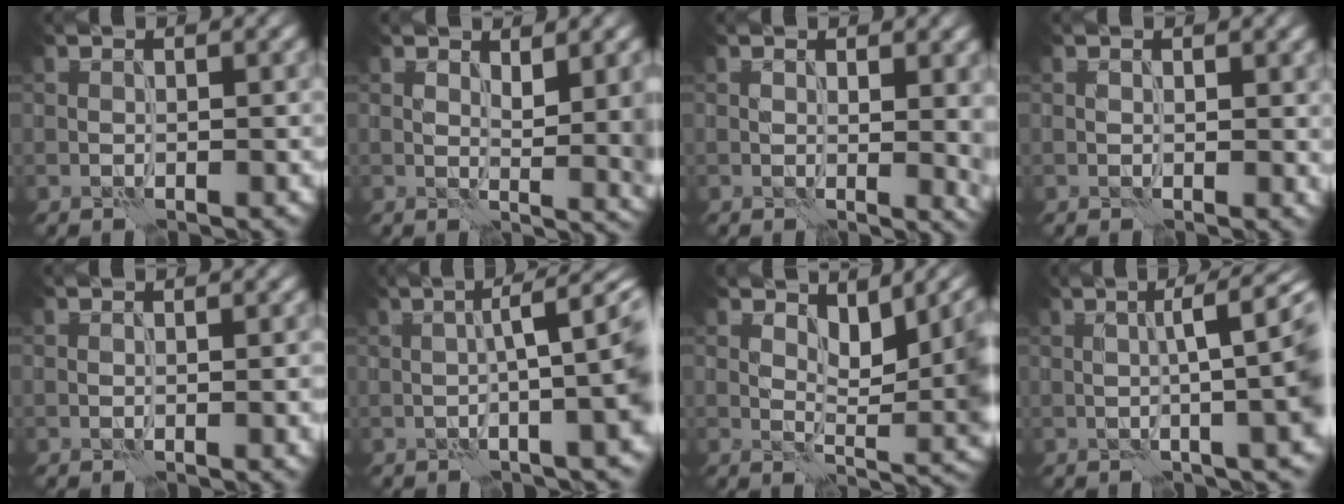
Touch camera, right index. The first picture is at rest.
{"total": 4.3, "force": [1.3, 1.5, 3.8], "torque": [-0.055, -0.001, 0.024]}
{"total": 3.9, "force": [0.5, 1.7, 3.5], "torque": [-0.040, -0.007, 0.014]}
{"total": 1.1, "force": [0.4, 0.6, 0.8], "torque": [-0.009, -0.002, 0.006]}
{"total": 1.2, "force": [0.0, 0.3, 1.2], "torque": [-0.017, -0.002, -0.001]}
{"total": 7.2, "force": [0.6, 1.7, 7.0], "torque": [-0.081, 0.014, 0.008]}
{"total": 7.7, "force": [2.6, 3.1, 6.5], "torque": [-0.095, -0.006, 0.044]}
{"total": 8.1, "force": [1.1, 2.2, 7.7], "torque": [-0.075, 0.020, 0.011]}